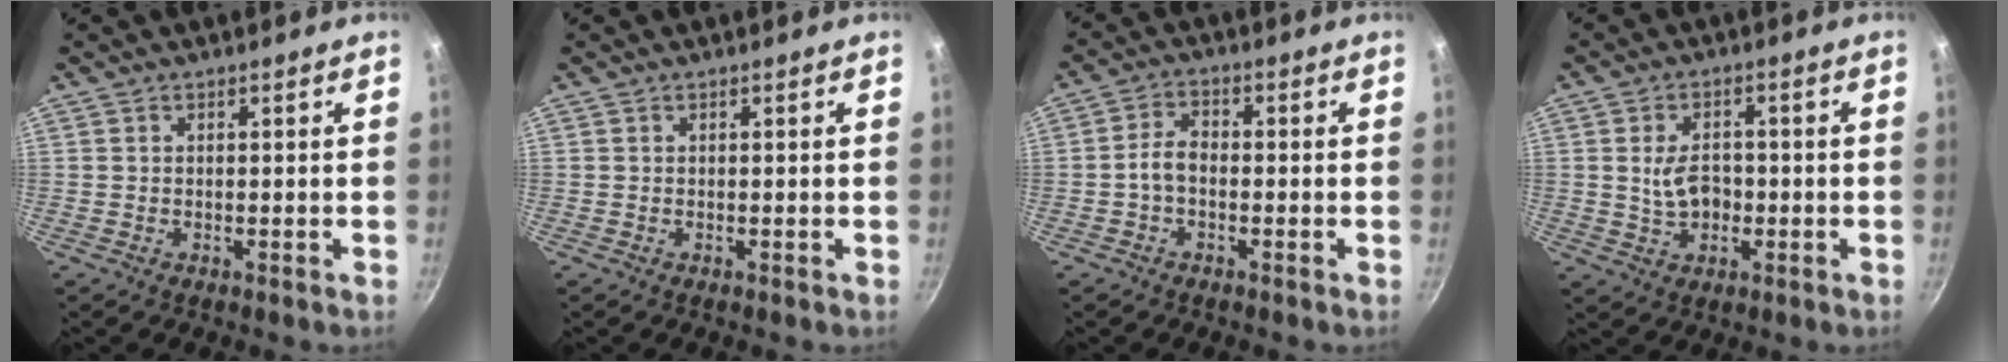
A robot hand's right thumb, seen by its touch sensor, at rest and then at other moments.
{"total": 0.0}
{"total": 4.0, "force": [-1.1, 2.5, 3.0], "torque": [-0.053, 0.025, -0.029]}
{"total": 6.3, "force": [-0.4, 4.4, 4.5], "torque": [-0.059, 0.006, -0.004]}